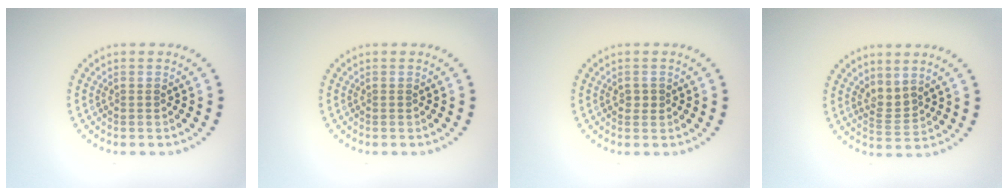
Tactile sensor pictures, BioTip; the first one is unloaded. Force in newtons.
{"total": 0.0}
{"total": 1.0, "press": 1.0, "slide": 0.1}
{"total": 2.0, "press": 1.4, "slide": 1.4}